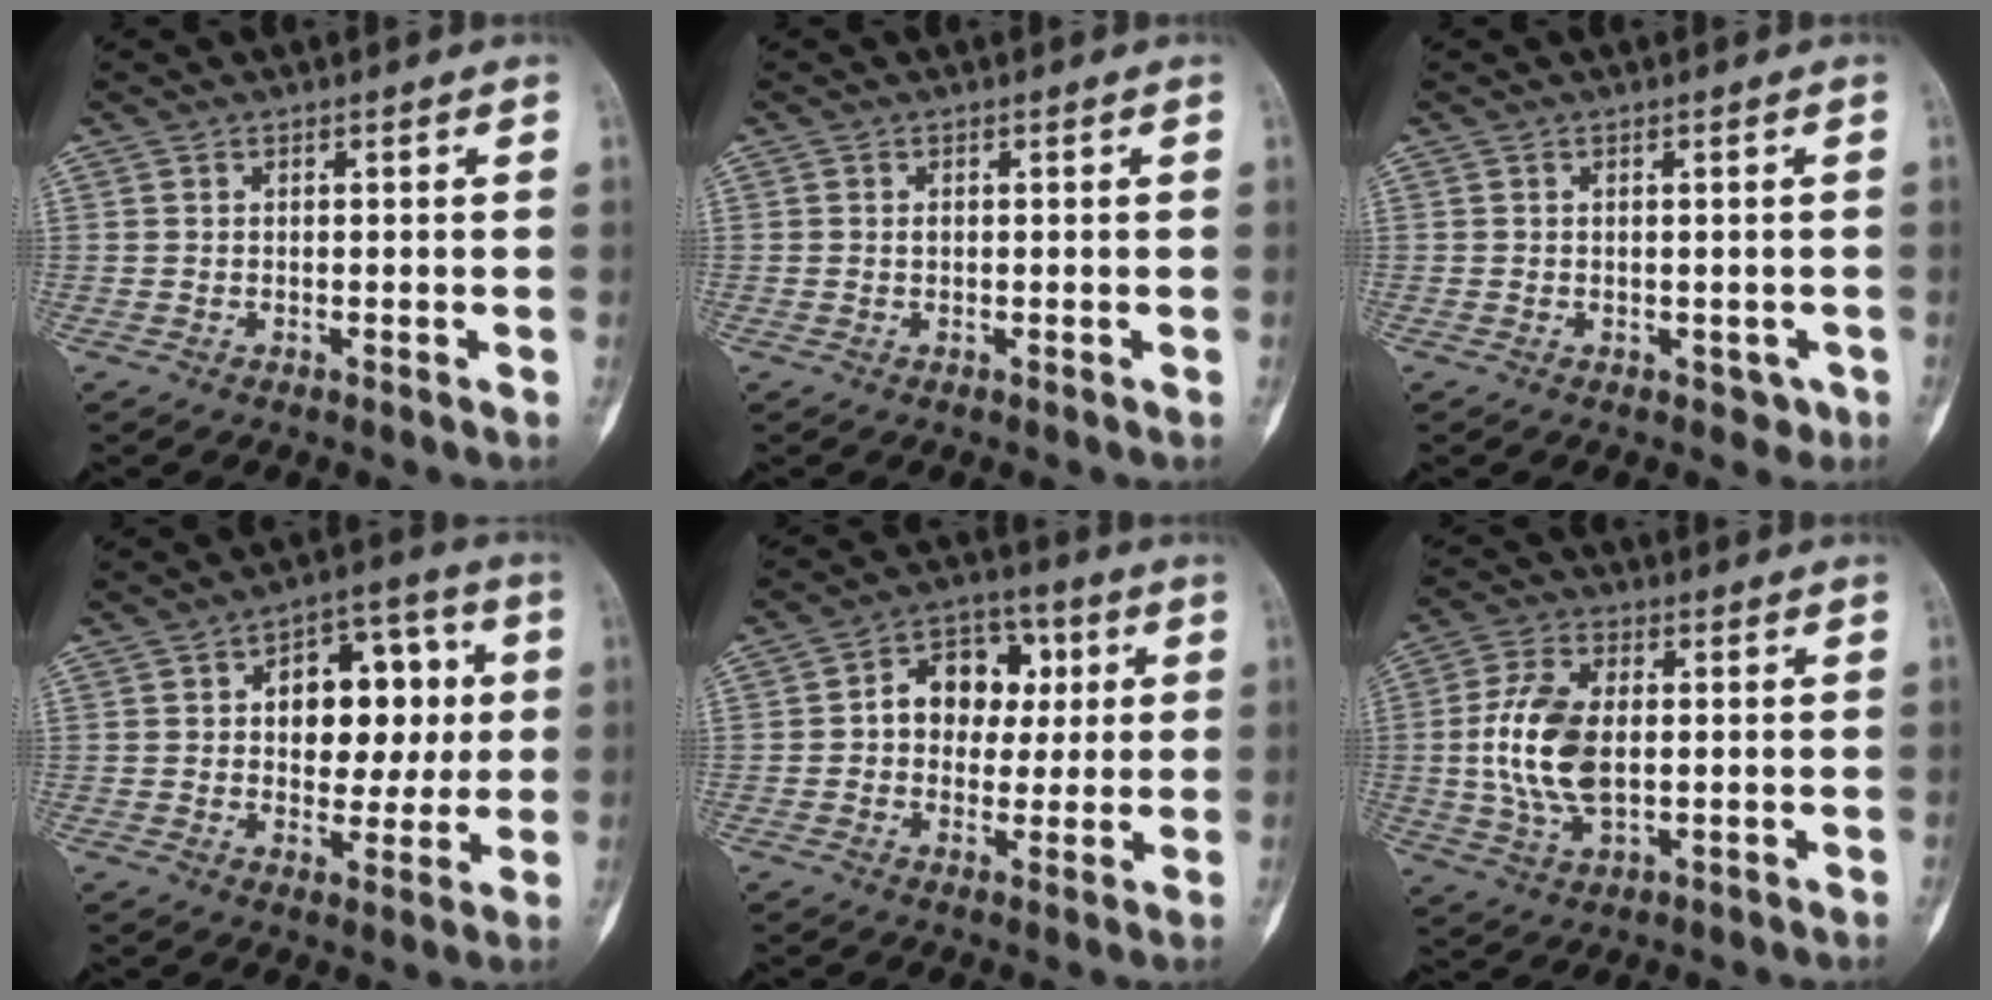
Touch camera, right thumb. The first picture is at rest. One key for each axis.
{"total": 0.6, "fx": 0.1, "fy": 0.4, "fz": 0.4, "tx": -0.005, "ty": 0.001, "tz": 0.001}
{"total": 2.0, "fx": -0.4, "fy": 1.7, "fz": 1.1, "tx": 0.000, "ty": 0.002, "tz": 0.001}
{"total": 14.6, "fx": 2.5, "fy": 9.2, "fz": 11.1, "tx": -0.097, "ty": 0.014, "tz": 0.033}
{"total": 11.3, "fx": 1.8, "fy": 8.6, "fz": 7.1, "tx": -0.056, "ty": 0.017, "tz": 0.020}
{"total": 12.7, "fx": 0.2, "fy": 7.3, "fz": 10.3, "tx": -0.209, "ty": 0.003, "tz": 0.008}